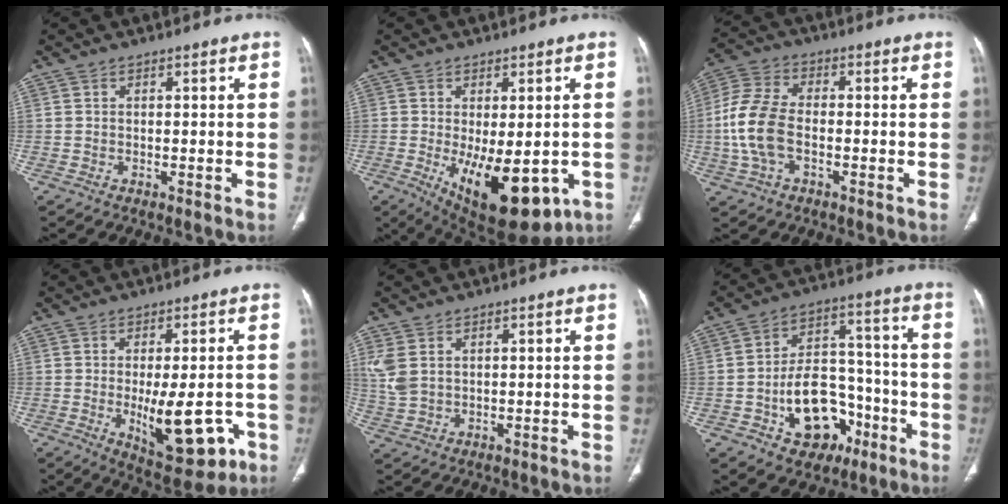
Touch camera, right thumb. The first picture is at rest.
{"total": 16.3, "force": [-5.1, 7.5, 13.6], "torque": [-0.184, -0.016, -0.048]}
{"total": 11.2, "force": [-1.9, 6.7, 8.8], "torque": [-0.196, 0.022, -0.042]}
{"total": 13.2, "force": [-3.6, 5.5, 11.5], "torque": [-0.137, -0.009, -0.034]}
{"total": 4.9, "force": [1.7, 3.2, 3.3], "torque": [-0.087, 0.001, 0.044]}
{"total": 16.2, "force": [-6.7, 10.9, 10.0], "torque": [-0.110, 0.057, -0.092]}